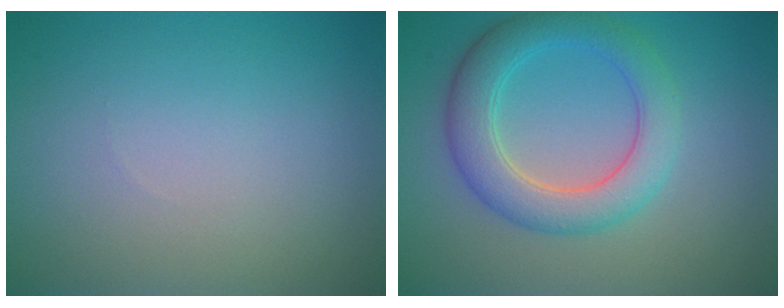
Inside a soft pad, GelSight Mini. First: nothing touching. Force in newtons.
{"total": 5.1, "press": 5.1, "slide": 0.2}